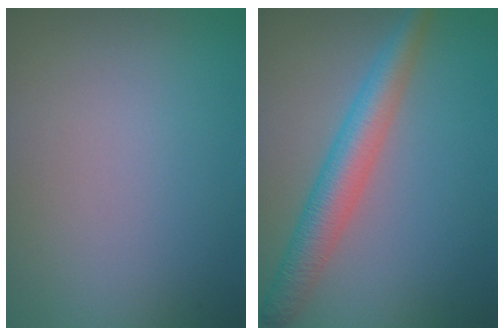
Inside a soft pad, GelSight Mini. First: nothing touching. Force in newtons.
{"total": 4.5, "press": 4.5, "slide": 0.0}